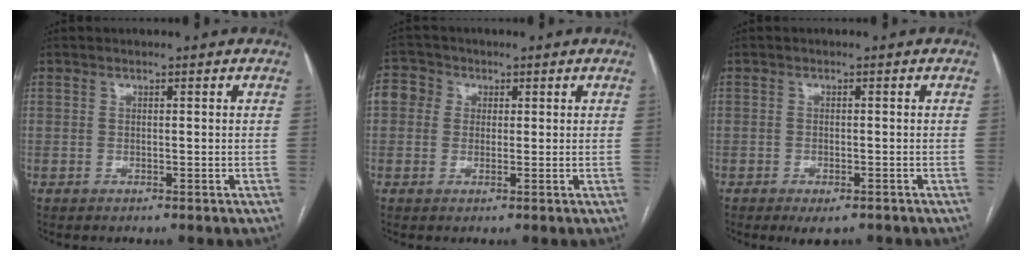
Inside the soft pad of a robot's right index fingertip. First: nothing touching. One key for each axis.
{"total": 7.9, "fx": 1.7, "fy": 7.2, "fz": 2.9, "tx": -0.079, "ty": 0.029, "tz": 0.030}
{"total": 1.9, "fx": -1.2, "fy": 0.9, "fz": 1.3, "tx": -0.016, "ty": -0.002, "tz": -0.009}